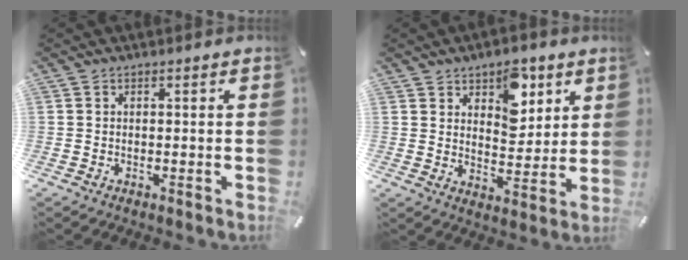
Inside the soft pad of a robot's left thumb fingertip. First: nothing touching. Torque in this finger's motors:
{"motor_torque": [1.65, 1.61, 0.46, -0.83, 0.30]}